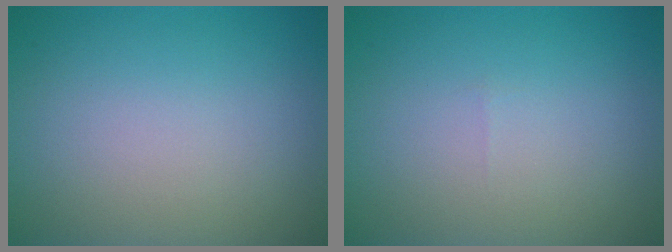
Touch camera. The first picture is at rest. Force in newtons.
{"total": 0.0}